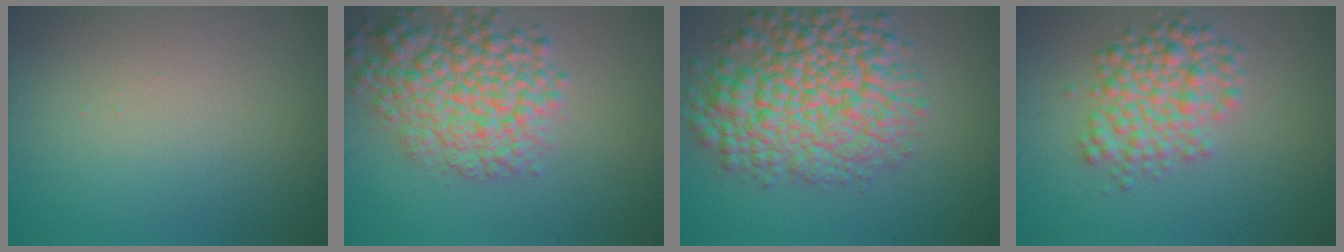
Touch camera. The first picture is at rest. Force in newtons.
{"total": 7.0, "press": 7.0, "slide": 0.3}
{"total": 10.3, "press": 10.3, "slide": 0.4}
{"total": 5.0, "press": 4.9, "slide": 0.2}